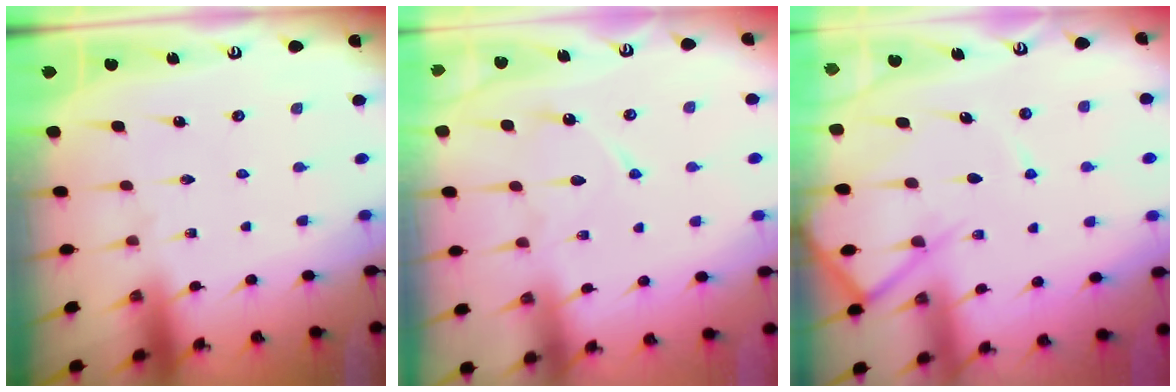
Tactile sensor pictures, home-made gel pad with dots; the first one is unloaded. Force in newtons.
{"total": 8.2, "press": 8.2, "slide": 0.8}
{"total": 8.4, "press": 8.4, "slide": 1.1}